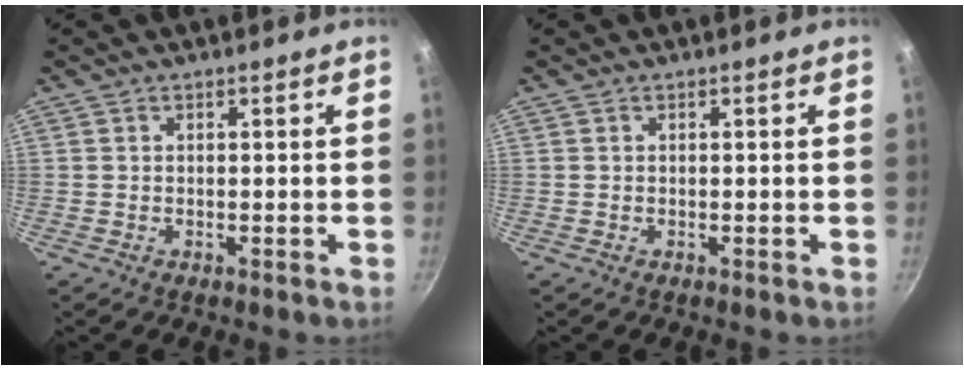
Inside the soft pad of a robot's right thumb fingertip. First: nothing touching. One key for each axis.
{"total": 0.0}